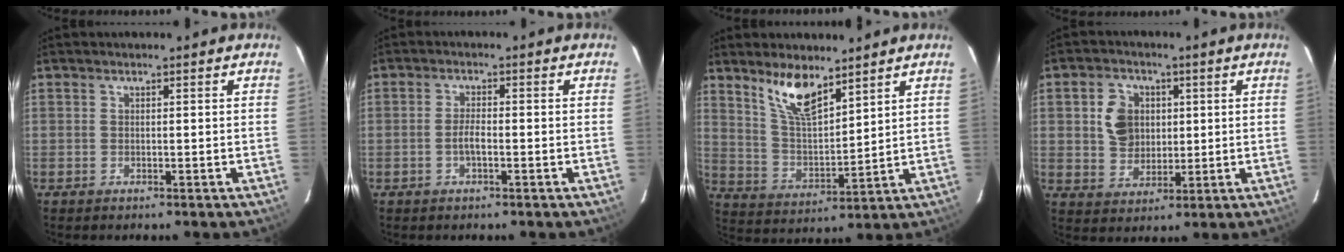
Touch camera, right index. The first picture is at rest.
{"total": 2.2, "force": [-0.8, 0.6, 2.0], "torque": [-0.041, 0.003, -0.016]}
{"total": 10.1, "force": [7.3, 3.0, 6.2], "torque": [-0.113, 0.000, 0.150]}
{"total": 7.7, "force": [1.6, 6.4, 3.9], "torque": [-0.077, 0.016, 0.036]}